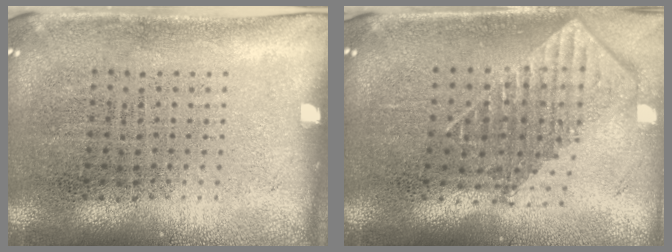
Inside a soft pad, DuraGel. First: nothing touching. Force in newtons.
{"total": 1.9, "press": 1.5, "slide": 1.3}